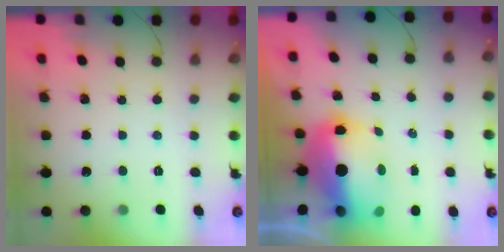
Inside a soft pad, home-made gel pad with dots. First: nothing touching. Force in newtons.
{"total": 13.4, "press": 13.1, "slide": 2.7}